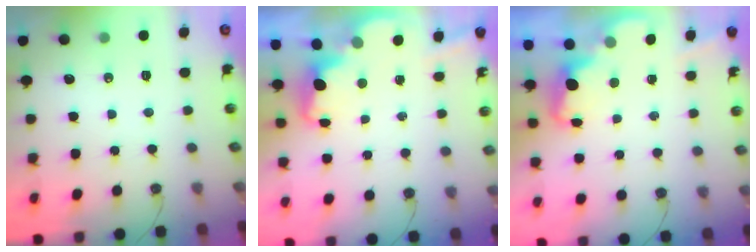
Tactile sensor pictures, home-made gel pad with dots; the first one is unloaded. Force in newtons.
{"total": 3.5, "press": 3.4, "slide": 0.7}
{"total": 2.0, "press": 1.9, "slide": 0.5}